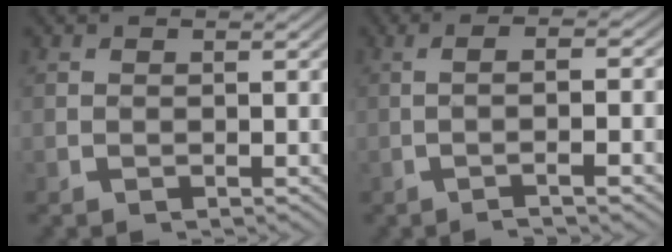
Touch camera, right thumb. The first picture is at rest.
{"total": 5.0, "force": [-0.8, 0.6, 4.9], "torque": [-0.078, 0.015, -0.018]}